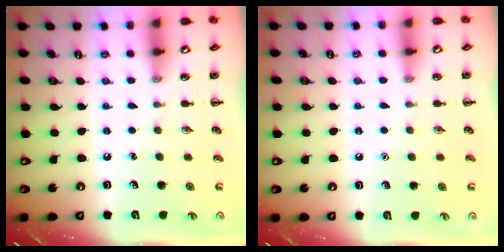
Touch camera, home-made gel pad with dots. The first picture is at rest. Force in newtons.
{"total": 1.5, "press": 1.5, "slide": 0.1}